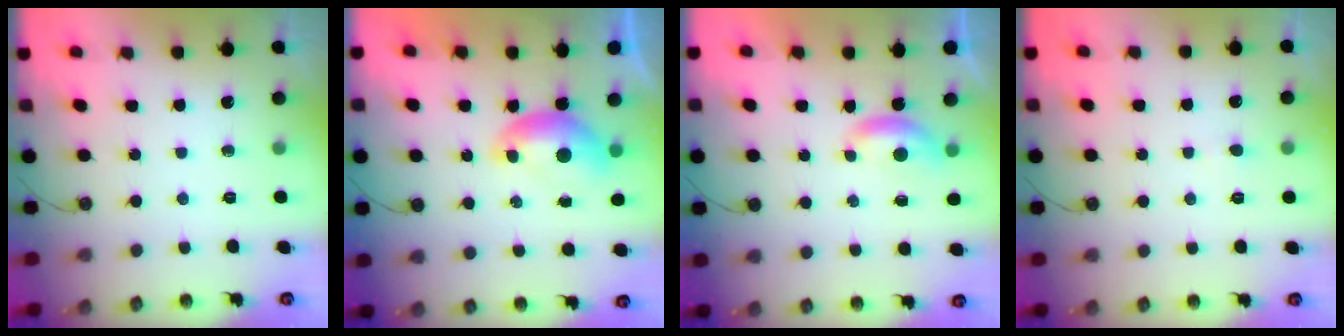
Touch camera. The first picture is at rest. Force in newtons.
{"total": 0.6, "press": 0.5, "slide": 0.3}
{"total": 1.8, "press": 1.8, "slide": 0.4}
{"total": 0.0}